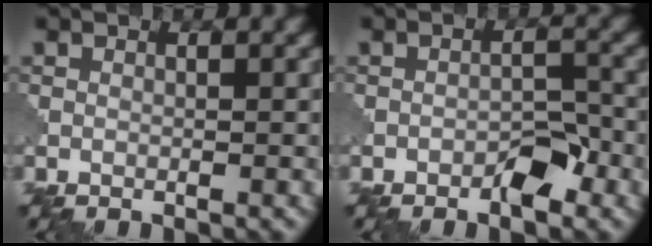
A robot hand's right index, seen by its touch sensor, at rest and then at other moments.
{"total": 2.7, "force": [-1.7, 1.0, 1.8], "torque": [-0.022, 0.009, -0.030]}